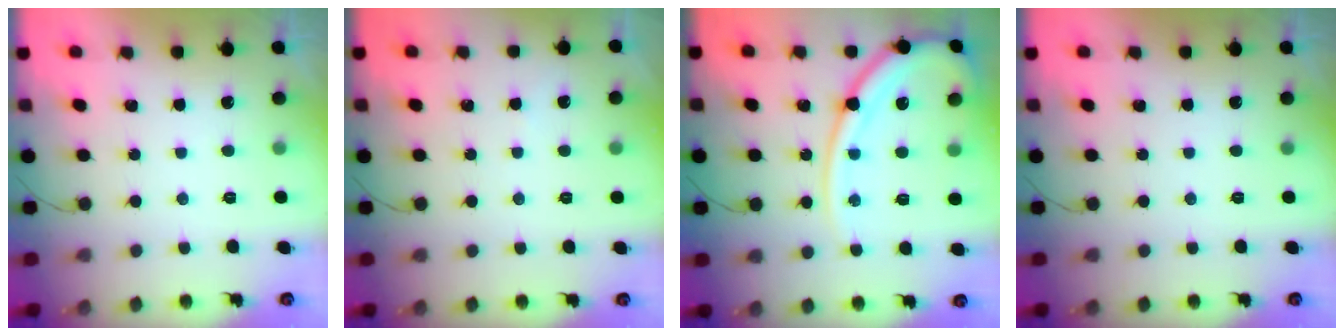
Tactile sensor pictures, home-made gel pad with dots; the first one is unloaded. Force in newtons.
{"total": 2.1, "press": 2.1, "slide": 0.3}
{"total": 16.7, "press": 16.6, "slide": 1.6}
{"total": 0.0}